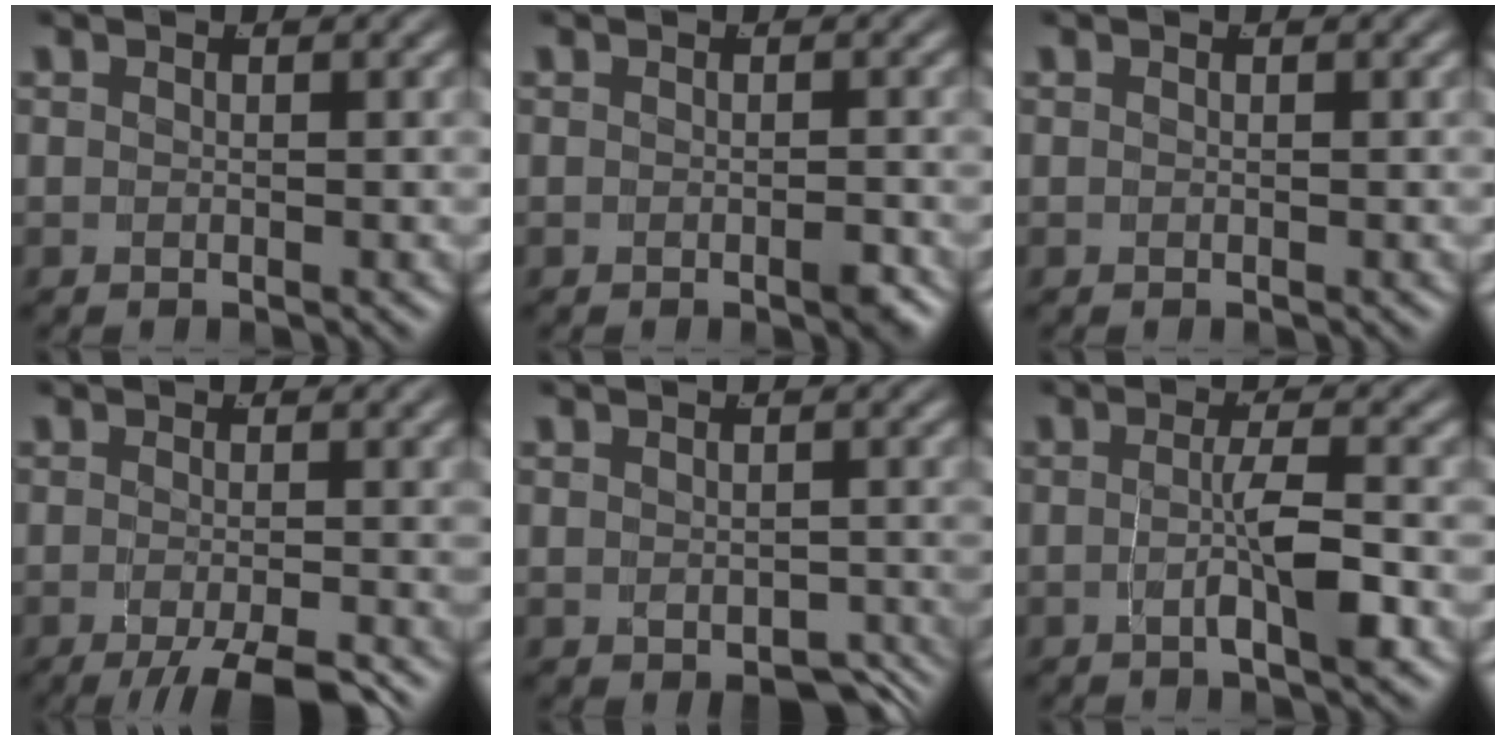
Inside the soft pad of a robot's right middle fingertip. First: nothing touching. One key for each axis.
{"total": 1.0, "fx": -0.6, "fy": 0.3, "fz": 0.8, "tx": -0.011, "ty": 0.001, "tz": -0.012}
{"total": 0.0}
{"total": 6.4, "fx": -4.5, "fy": 1.7, "fz": 4.2, "tx": -0.056, "ty": -0.020, "tz": -0.057}
{"total": 3.4, "fx": -2.3, "fy": 1.3, "fz": 2.2, "tx": -0.021, "ty": -0.019, "tz": -0.022}
{"total": 3.5, "fx": -1.3, "fy": 0.2, "fz": 3.2, "tx": -0.047, "ty": -0.001, "tz": -0.020}